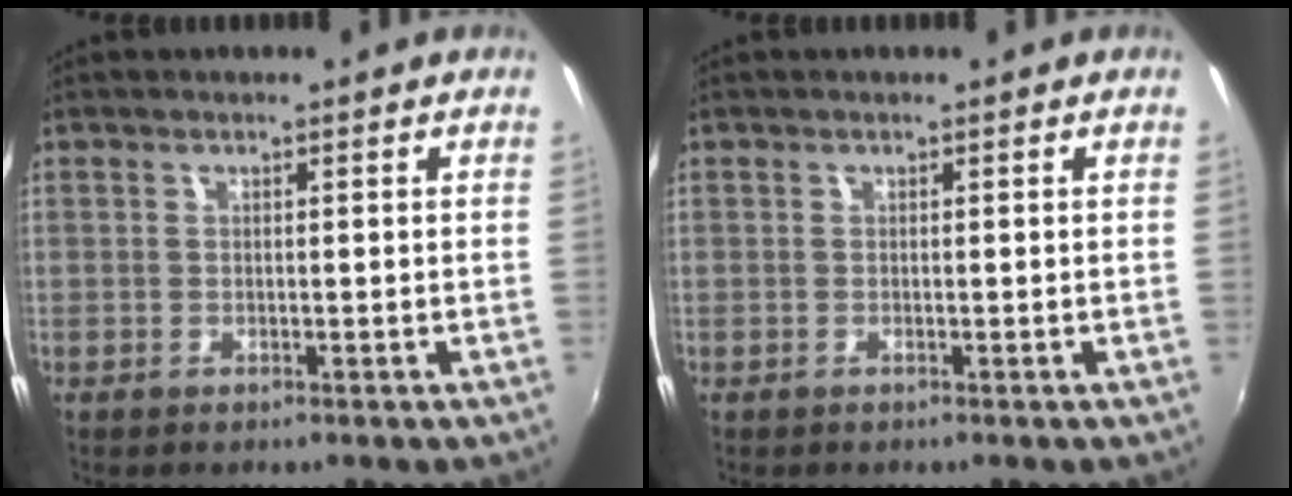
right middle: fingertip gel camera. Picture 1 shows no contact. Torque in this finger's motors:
{"motor_torque": [0.00, 0.00, 0.00, 0.00]}